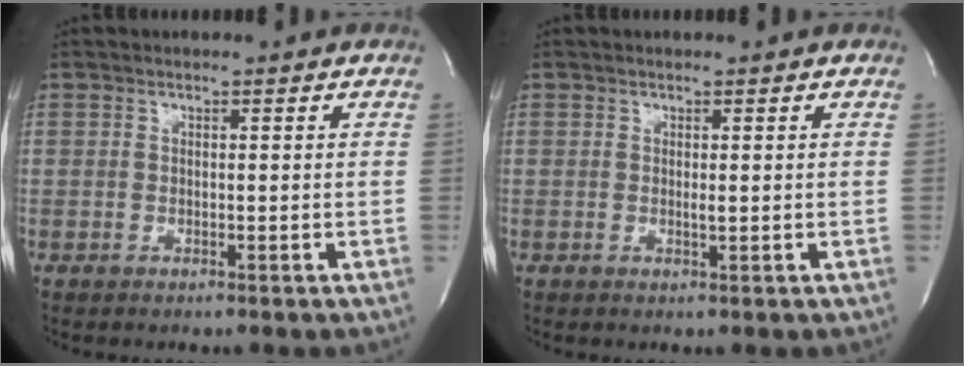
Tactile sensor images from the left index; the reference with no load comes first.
{"total": 0.6, "force": [0.1, 0.0, 0.6], "torque": [-0.015, -0.002, 0.001]}